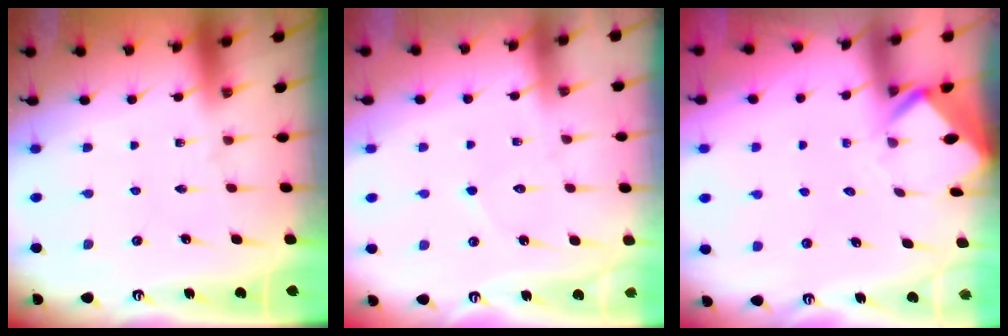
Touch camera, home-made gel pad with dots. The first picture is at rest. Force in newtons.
{"total": 4.9, "press": 4.9, "slide": 0.4}
{"total": 3.0, "press": 3.0, "slide": 0.3}